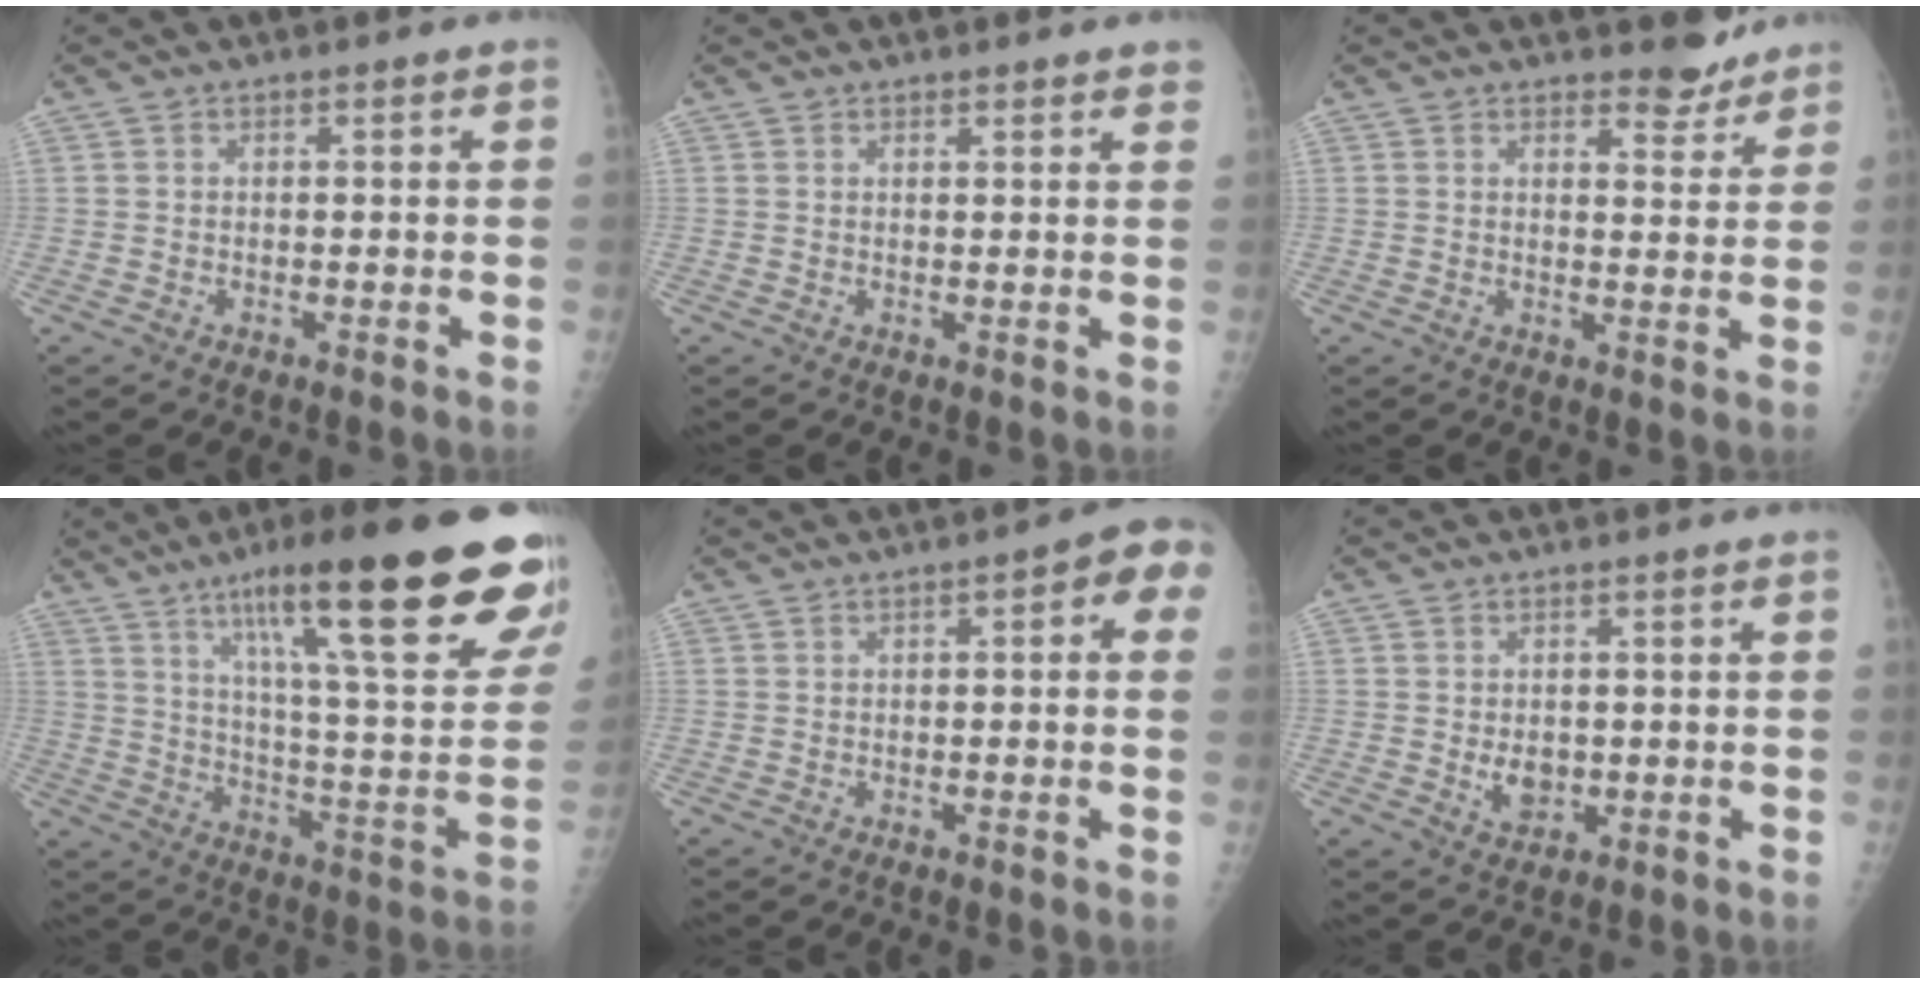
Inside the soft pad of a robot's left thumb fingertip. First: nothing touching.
{"total": 3.2, "force": [2.9, 0.9, 1.0], "torque": [0.008, -0.007, 0.028]}
{"total": 4.4, "force": [4.0, 1.6, 0.9], "torque": [0.004, -0.035, 0.054]}
{"total": 30.9, "force": [18.5, 5.1, 24.2], "torque": [-0.309, -0.046, 0.278]}
{"total": 5.8, "force": [1.6, 2.1, 5.2], "torque": [-0.045, 0.013, 0.008]}
{"total": 3.5, "force": [0.0, 2.6, 2.4], "torque": [-0.029, -0.006, 0.011]}